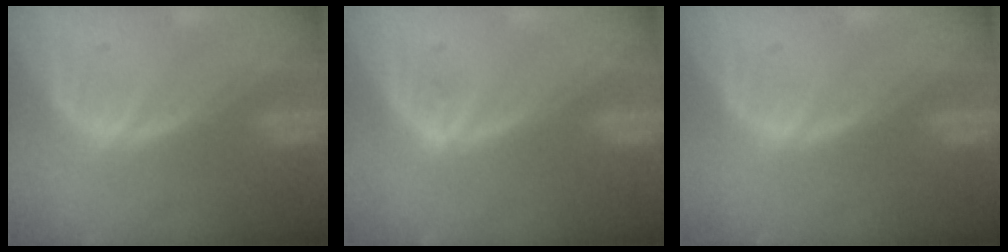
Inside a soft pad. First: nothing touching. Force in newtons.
{"total": 0.9, "press": 0.6, "slide": 0.6}
{"total": 0.0}